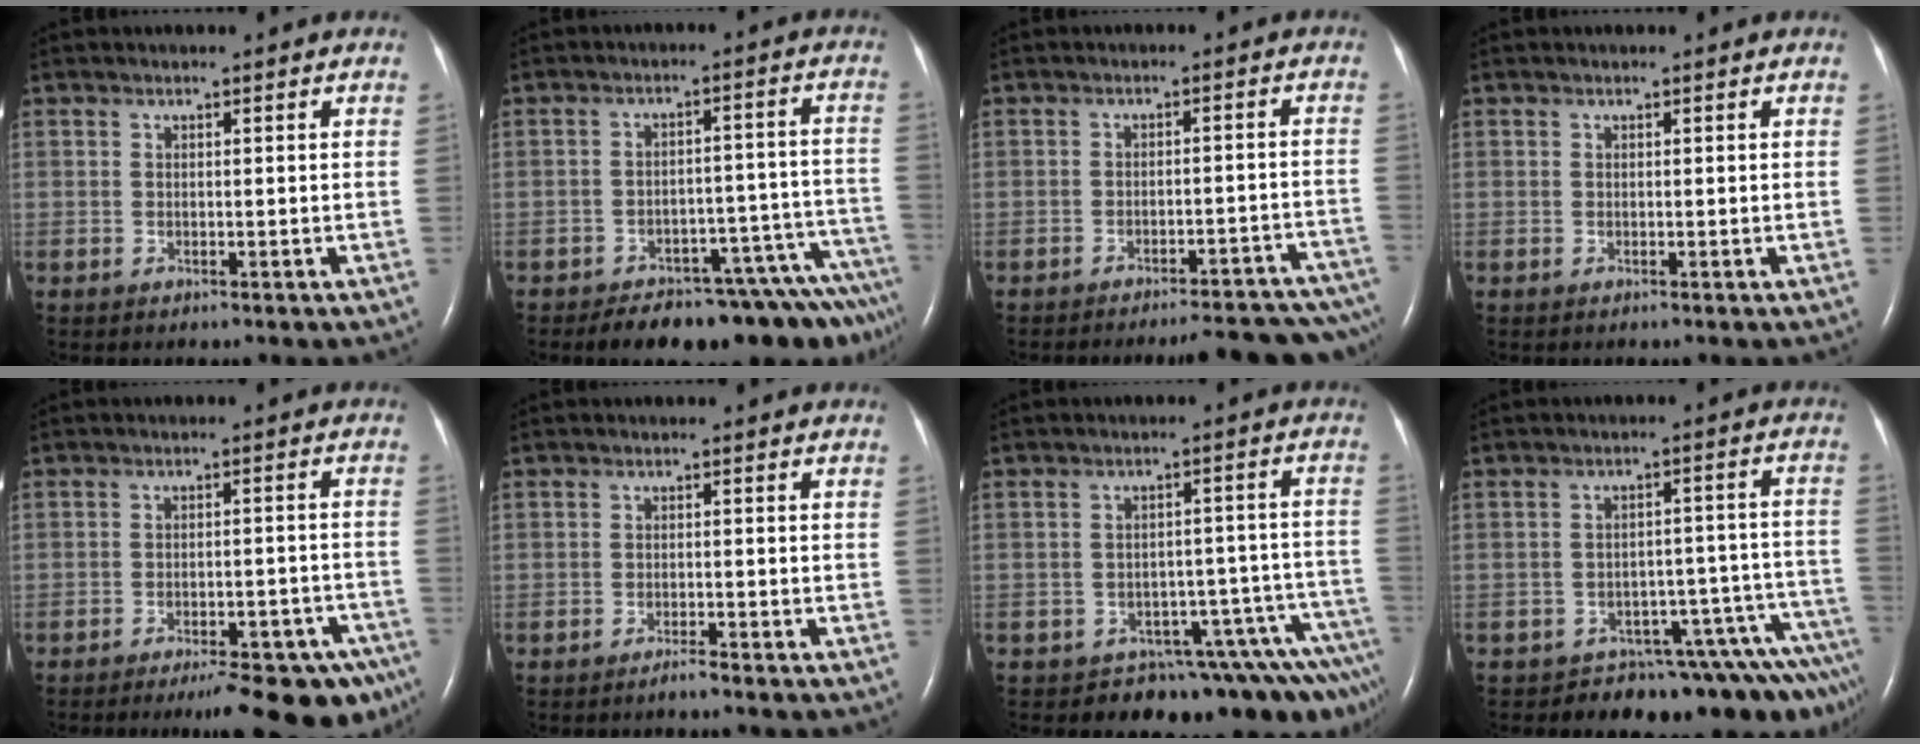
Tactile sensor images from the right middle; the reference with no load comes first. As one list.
[{"total": 15.1, "force": [-13.2, 2.5, 6.8], "torque": [-0.027, 0.033, -0.165]}, {"total": 16.2, "force": [-15.0, 2.6, 5.5], "torque": [-0.028, 0.014, -0.172]}, {"total": 0.0}, {"total": 15.0, "force": [-11.9, 4.0, 8.2], "torque": [-0.052, 0.018, -0.148]}, {"total": 1.4, "force": [-1.2, 0.0, 0.6], "torque": [-0.016, 0.000, -0.021]}, {"total": 11.1, "force": [-9.6, 4.4, 3.5], "torque": [-0.009, 0.056, -0.113]}, {"total": 11.4, "force": [-10.4, 3.5, 3.1], "torque": [-0.003, 0.059, -0.127]}]